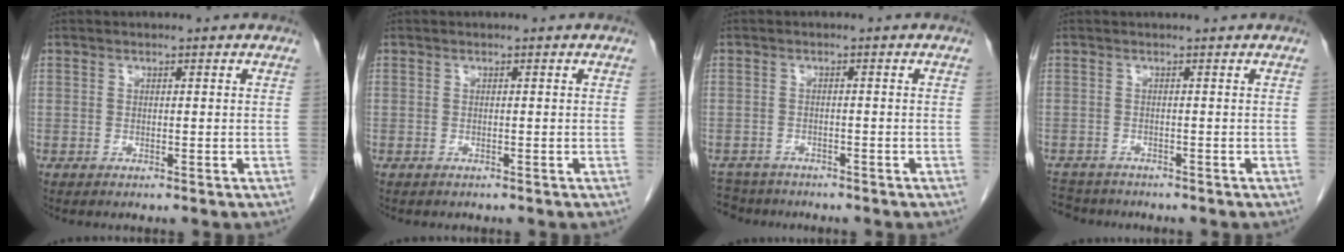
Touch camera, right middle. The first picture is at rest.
{"total": 0.5, "force": [-0.4, 0.2, 0.1], "torque": [-0.010, 0.001, -0.009]}
{"total": 5.5, "force": [-5.0, 2.3, 0.3], "torque": [-0.005, -0.002, -0.078]}
{"total": 4.7, "force": [-3.7, 2.1, 2.1], "torque": [-0.033, 0.020, -0.050]}